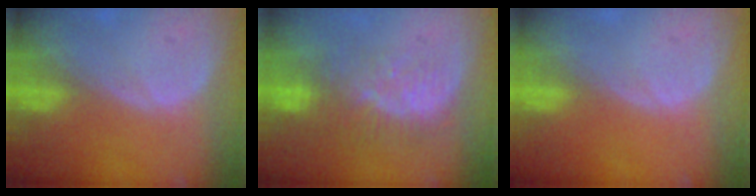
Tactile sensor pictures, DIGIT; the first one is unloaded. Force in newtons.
{"total": 8.2, "press": 7.6, "slide": 3.1}
{"total": 0.0}